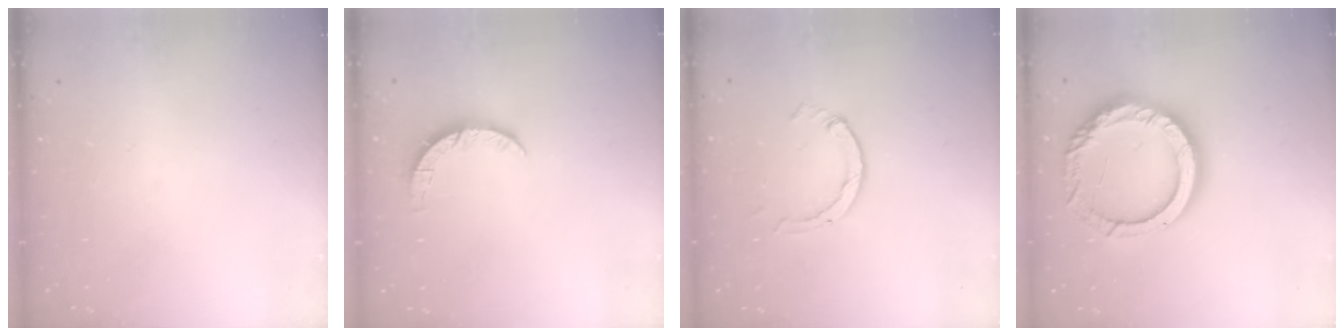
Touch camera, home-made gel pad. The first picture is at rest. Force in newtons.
{"total": 4.4, "press": 4.4, "slide": 0.3}
{"total": 2.6, "press": 2.5, "slide": 0.3}
{"total": 17.4, "press": 17.3, "slide": 1.6}